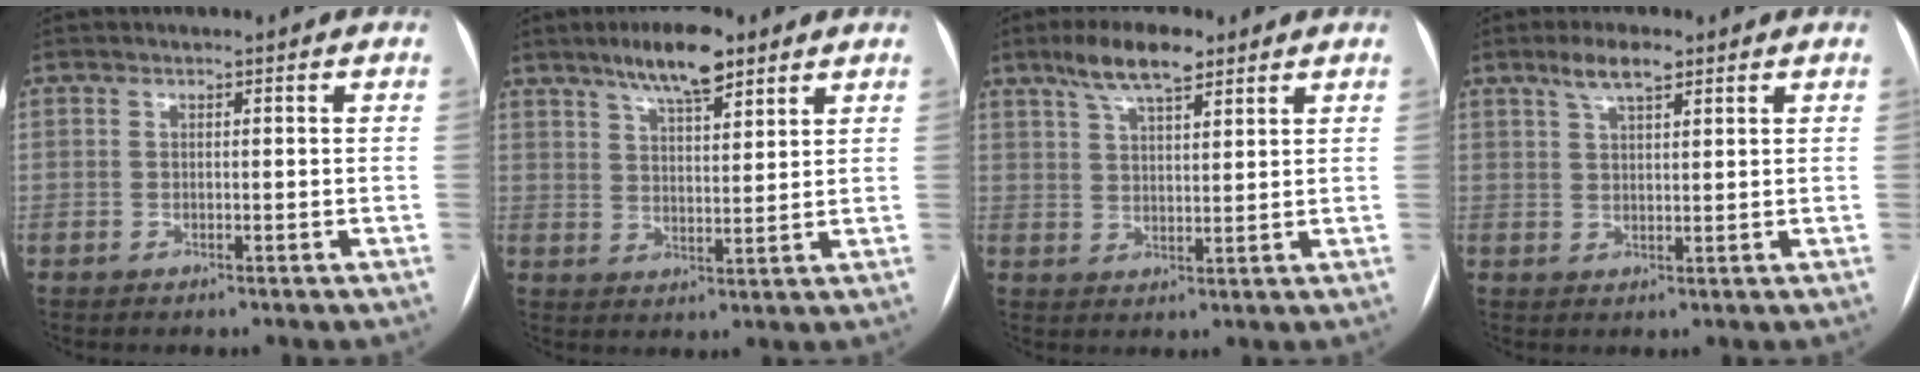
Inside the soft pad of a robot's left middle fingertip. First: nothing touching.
{"total": 9.0, "force": [6.3, 2.2, 6.1], "torque": [-0.104, 0.009, 0.106]}
{"total": 8.1, "force": [5.6, 2.2, 5.4], "torque": [-0.103, 0.015, 0.099]}
{"total": 4.7, "force": [3.2, 1.2, 3.3], "torque": [-0.067, 0.011, 0.058]}